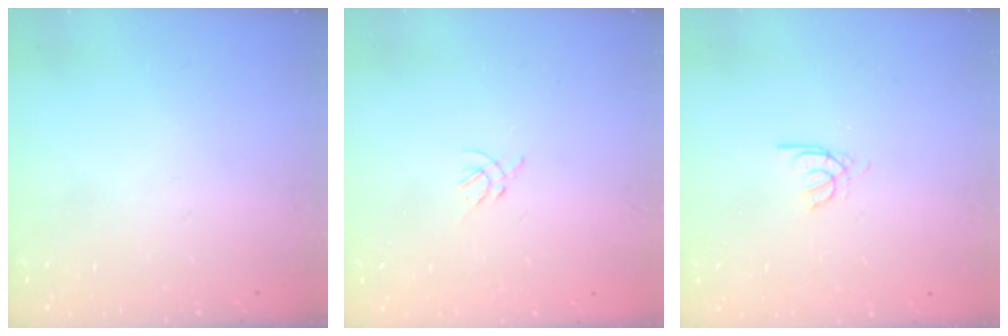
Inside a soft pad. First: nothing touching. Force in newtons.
{"total": 2.3, "press": 2.2, "slide": 0.6}
{"total": 2.6, "press": 2.6, "slide": 0.4}